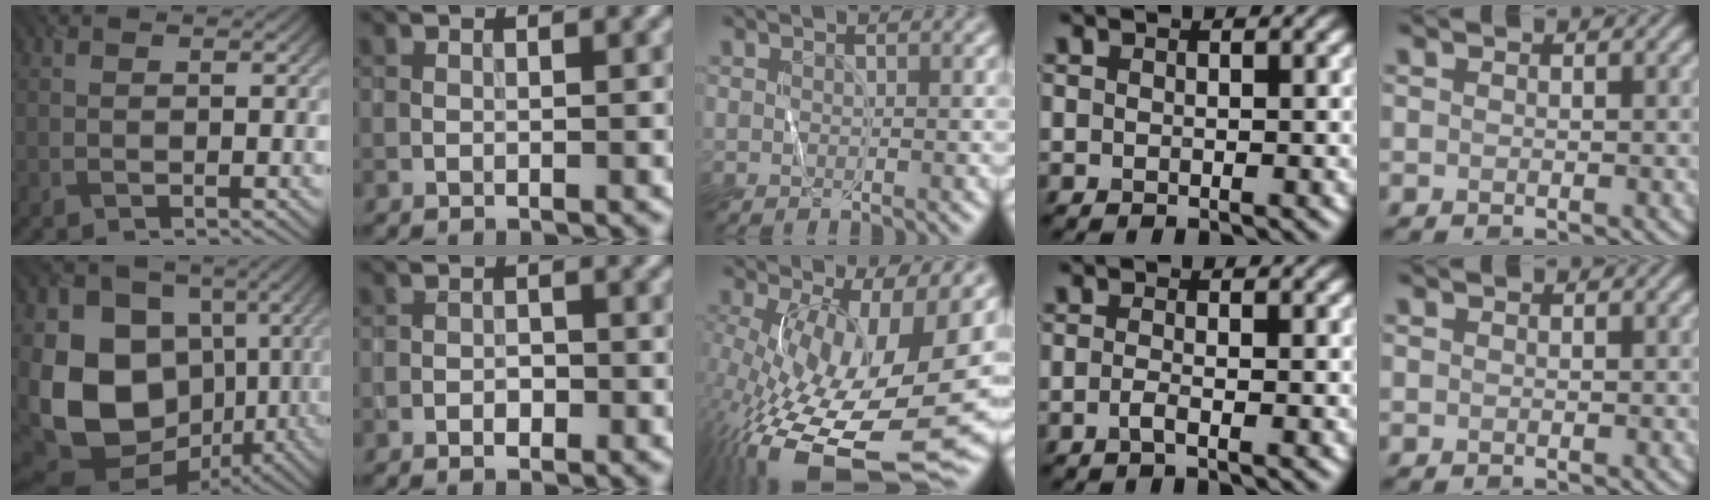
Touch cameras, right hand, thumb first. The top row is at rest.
{"thumb": {"total": 15.7, "force": [-1.5, 12.5, 9.4], "torque": [-0.202, -0.014, -0.030]}, "index": {"total": 1.2, "force": [-0.6, 0.6, 0.7], "torque": [-0.010, 0.001, -0.012]}, "middle": {"total": 15.7, "force": [-4.7, 5.8, 13.8], "torque": [-0.242, -0.029, -0.074]}, "ring": {"total": 1.0, "force": [-0.6, 0.0, 0.8], "torque": [-0.023, -0.002, -0.012]}}